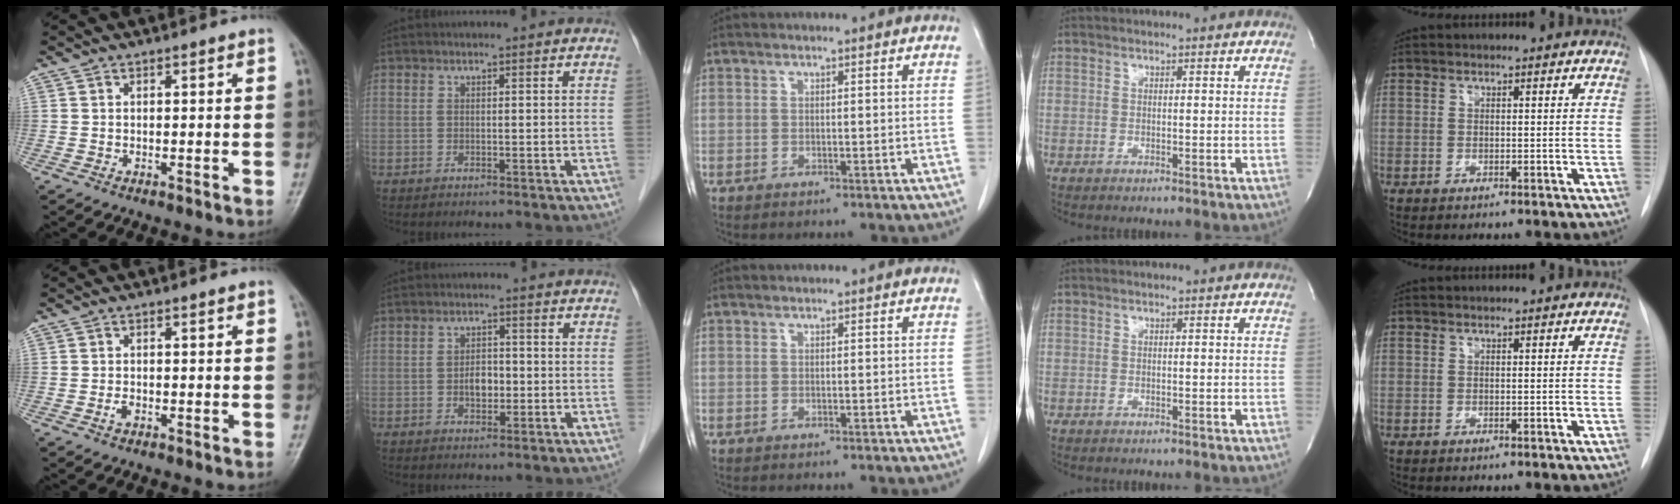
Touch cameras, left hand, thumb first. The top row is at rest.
{"thumb": {"total": 1.1, "force": [-0.5, 0.6, 0.8], "torque": [-0.017, 0.002, -0.009]}, "index": {"total": 3.1, "force": [-0.9, 1.9, 2.3], "torque": [-0.037, 0.002, -0.013]}}